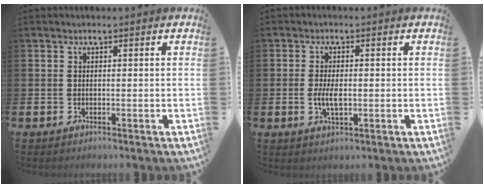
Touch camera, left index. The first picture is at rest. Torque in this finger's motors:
{"motor_torque": [0.71, 0.21, 0.16, 0.11]}